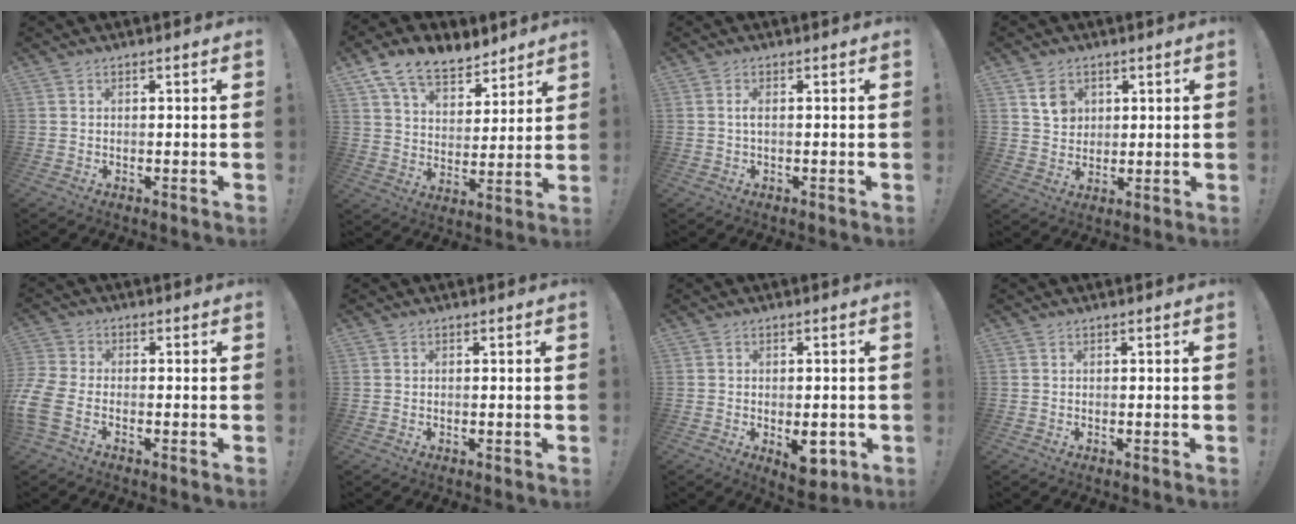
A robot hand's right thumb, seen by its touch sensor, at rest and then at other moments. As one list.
[{"total": 12.8, "force": [9.3, 7.3, 5.1], "torque": [-0.088, -0.060, 0.177]}, {"total": 1.4, "force": [-0.1, 0.2, 1.4], "torque": [-0.027, 0.002, -0.002]}, {"total": 6.2, "force": [3.2, 5.0, 1.8], "torque": [-0.005, -0.018, 0.057]}, {"total": 7.2, "force": [-3.0, 4.1, 5.0], "torque": [-0.127, 0.003, -0.053]}, {"total": 0.0}, {"total": 7.0, "force": [-2.0, 3.7, 5.7], "torque": [-0.068, 0.001, -0.025]}, {"total": 0.0}]